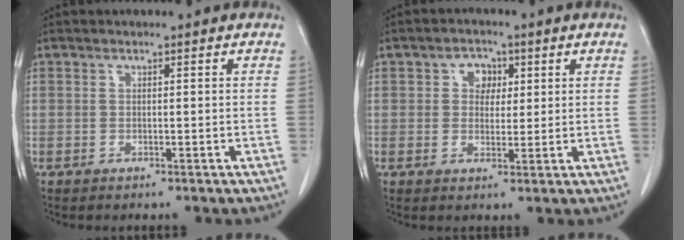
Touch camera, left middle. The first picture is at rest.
{"total": 3.6, "force": [1.2, 2.8, 2.0], "torque": [-0.029, 0.008, 0.020]}